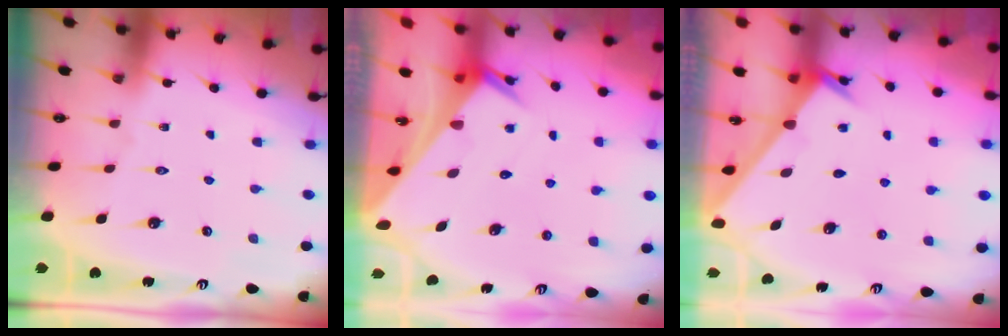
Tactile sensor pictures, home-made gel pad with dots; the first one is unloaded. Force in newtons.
{"total": 4.0, "press": 4.0, "slide": 0.3}
{"total": 2.4, "press": 2.4, "slide": 0.2}